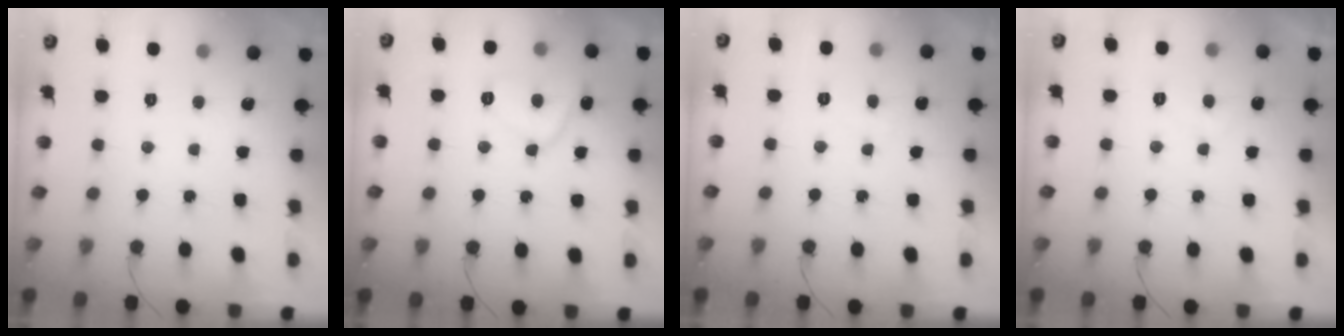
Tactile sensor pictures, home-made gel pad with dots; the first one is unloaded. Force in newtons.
{"total": 8.3, "press": 8.2, "slide": 1.1}
{"total": 1.4, "press": 1.3, "slide": 0.5}
{"total": 2.1, "press": 2.0, "slide": 0.8}